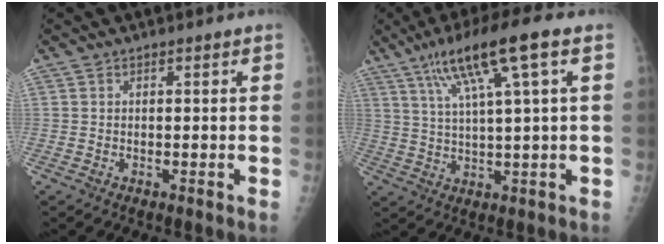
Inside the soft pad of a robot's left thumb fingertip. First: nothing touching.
{"total": 12.4, "force": [5.7, 0.8, 11.0], "torque": [-0.205, 0.002, 0.103]}